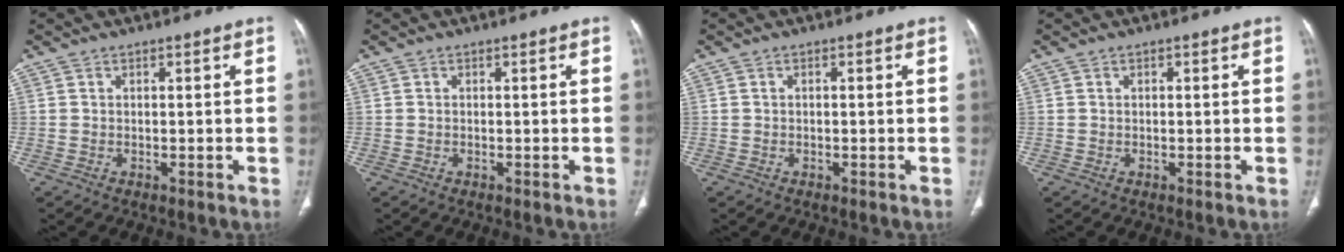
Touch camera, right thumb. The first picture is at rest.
{"total": 0.0}
{"total": 0.0}
{"total": 0.0}